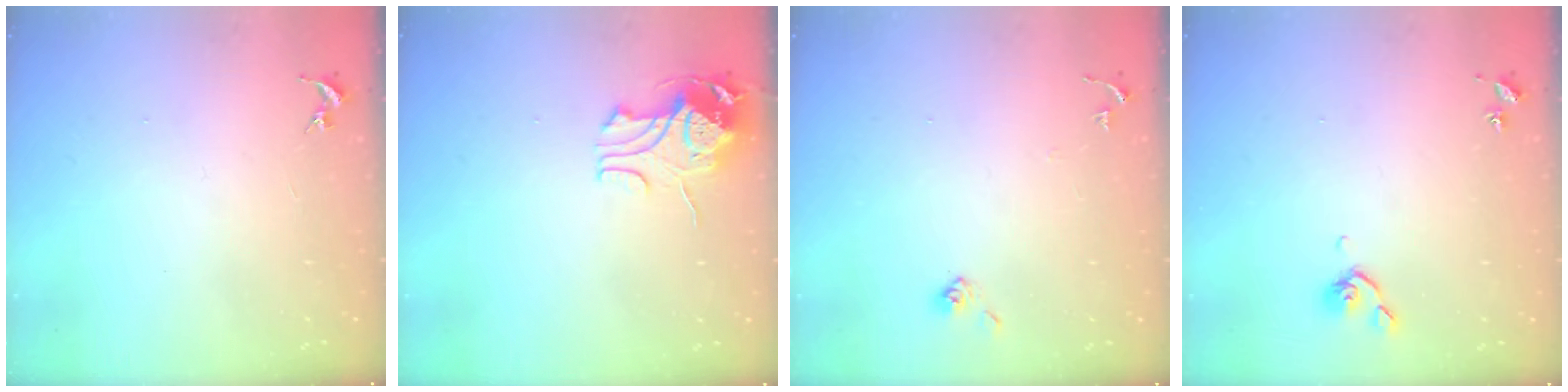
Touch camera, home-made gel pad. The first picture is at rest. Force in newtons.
{"total": 9.3, "press": 9.3, "slide": 0.8}
{"total": 5.8, "press": 5.8, "slide": 0.5}
{"total": 4.6, "press": 4.5, "slide": 1.0}